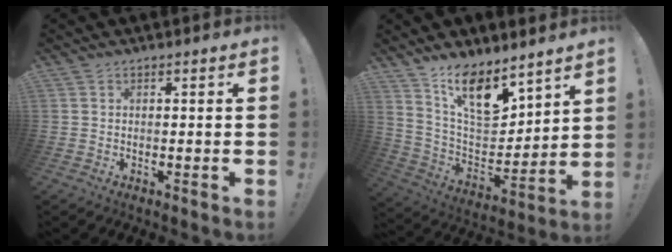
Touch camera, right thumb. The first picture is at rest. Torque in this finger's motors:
{"motor_torque": [-0.79, 1.71, 1.47, 1.30, 0.29]}